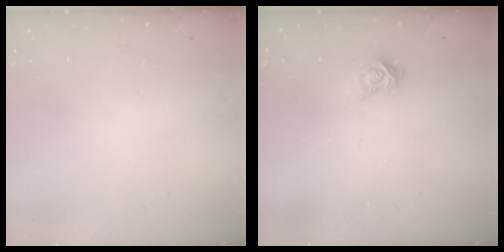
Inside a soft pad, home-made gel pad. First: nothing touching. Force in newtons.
{"total": 3.3, "press": 3.3, "slide": 0.3}